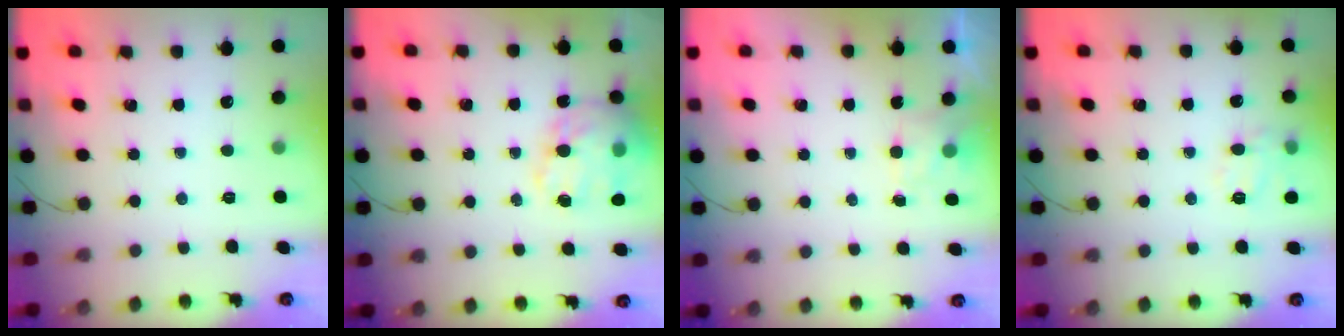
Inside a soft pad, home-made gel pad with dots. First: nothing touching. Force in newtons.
{"total": 20.7, "press": 20.2, "slide": 4.2}
{"total": 2.2, "press": 1.8, "slide": 1.3}
{"total": 9.8, "press": 9.7, "slide": 1.2}